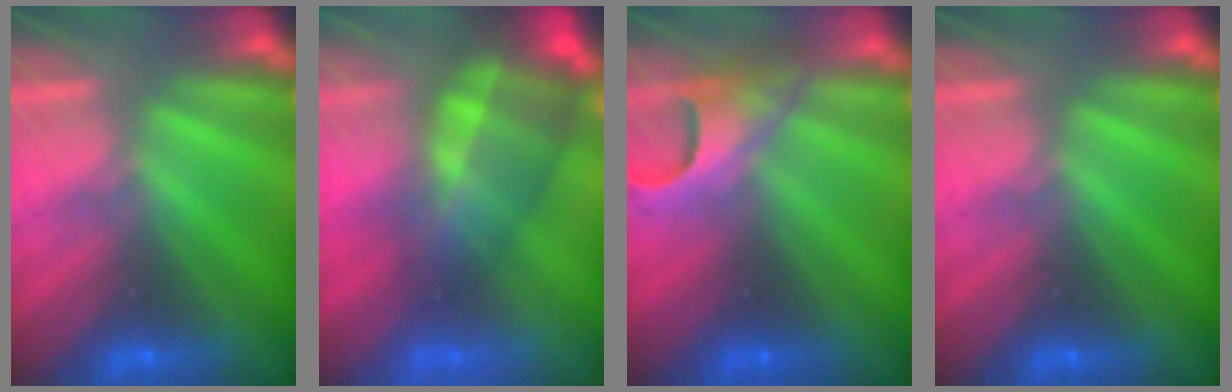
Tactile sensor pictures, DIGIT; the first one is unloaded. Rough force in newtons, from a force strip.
{"total": 7.5}
{"total": 4.6}
{"total": 0.0}